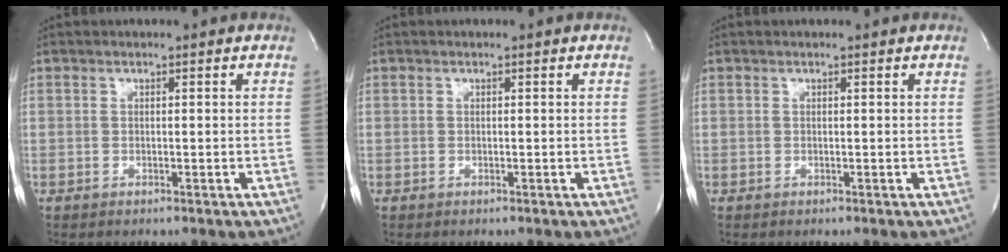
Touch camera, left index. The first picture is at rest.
{"total": 0.0}
{"total": 0.5, "force": [0.5, -0.1, 0.2], "torque": [-0.003, 0.001, 0.009]}